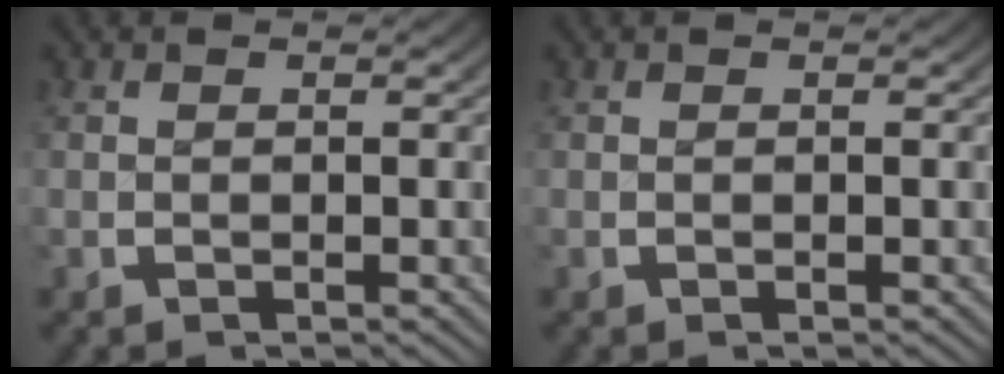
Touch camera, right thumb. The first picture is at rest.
{"total": 0.0}